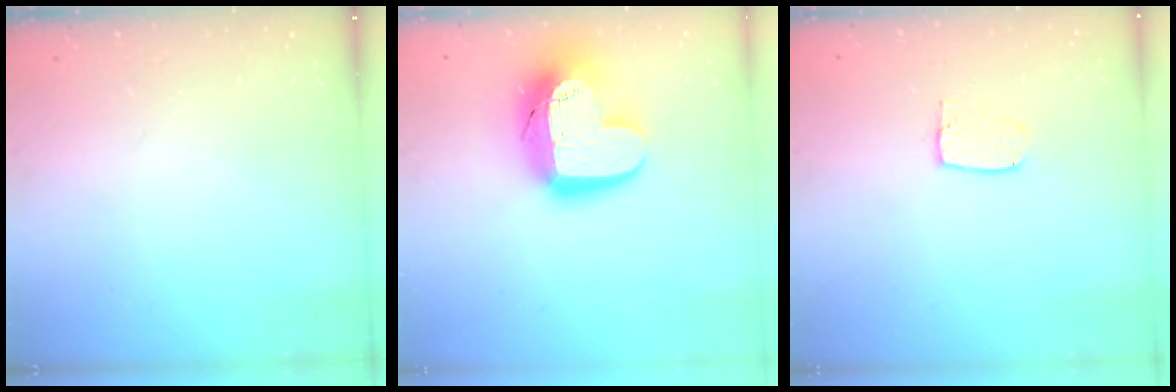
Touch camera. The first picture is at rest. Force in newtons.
{"total": 18.3, "press": 18.3, "slide": 1.2}
{"total": 5.5, "press": 5.5, "slide": 0.4}